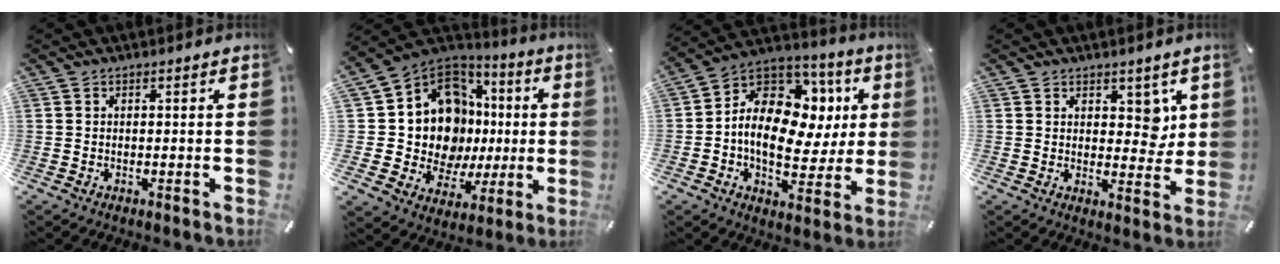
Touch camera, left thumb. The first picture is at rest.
{"total": 15.9, "force": [1.7, 13.5, 8.1], "torque": [-0.177, -0.039, 0.046]}
{"total": 16.5, "force": [1.9, 12.0, 11.1], "torque": [-0.189, -0.016, 0.033]}
{"total": 6.4, "force": [3.1, 4.6, 3.3], "torque": [-0.021, -0.019, 0.048]}